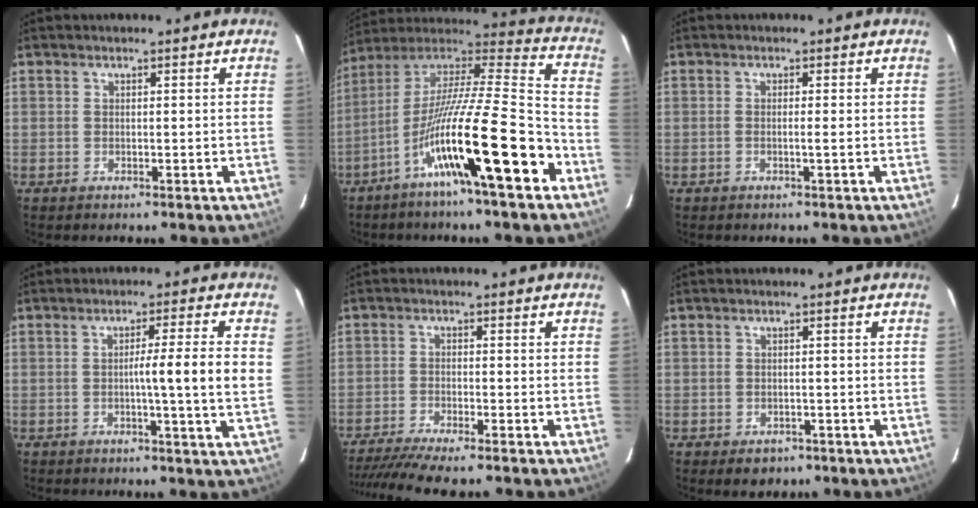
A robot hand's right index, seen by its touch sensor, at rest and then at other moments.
{"total": 21.3, "force": [-9.7, 0.8, 18.9], "torque": [-0.340, -0.022, -0.174]}
{"total": 0.6, "force": [-0.1, -0.2, 0.6], "torque": [-0.006, 0.003, -0.005]}
{"total": 6.8, "force": [0.0, -1.2, 6.7], "torque": [-0.097, -0.001, -0.001]}
{"total": 9.6, "force": [-8.4, -0.2, 4.7], "torque": [-0.068, -0.018, -0.134]}
{"total": 2.9, "force": [-1.8, 2.1, 1.0], "torque": [-0.011, 0.003, -0.015]}